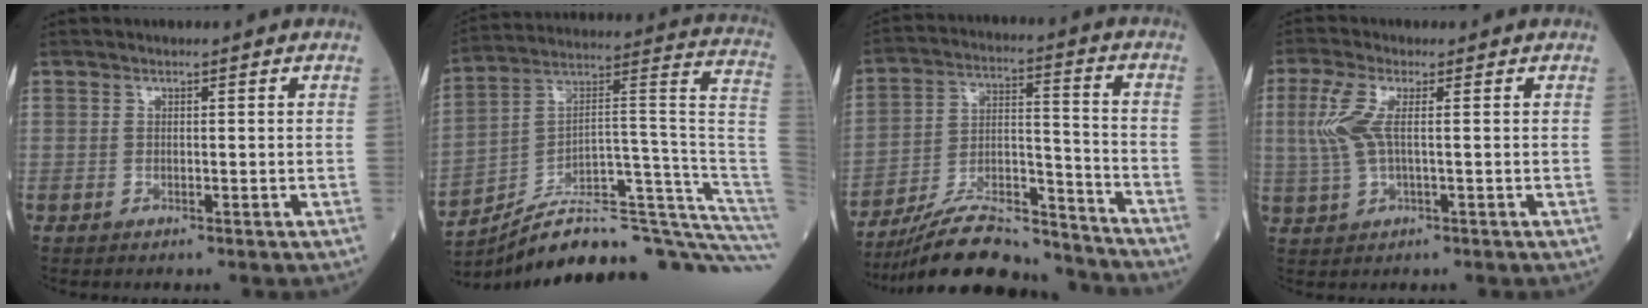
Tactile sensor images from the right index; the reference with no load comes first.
{"total": 26.1, "force": [-21.7, 2.3, 14.3], "torque": [-0.105, 0.052, -0.315]}
{"total": 17.5, "force": [-16.3, 2.6, 5.8], "torque": [-0.112, 0.023, -0.277]}
{"total": 5.6, "force": [0.8, 1.6, 5.3], "torque": [-0.143, 0.005, 0.015]}